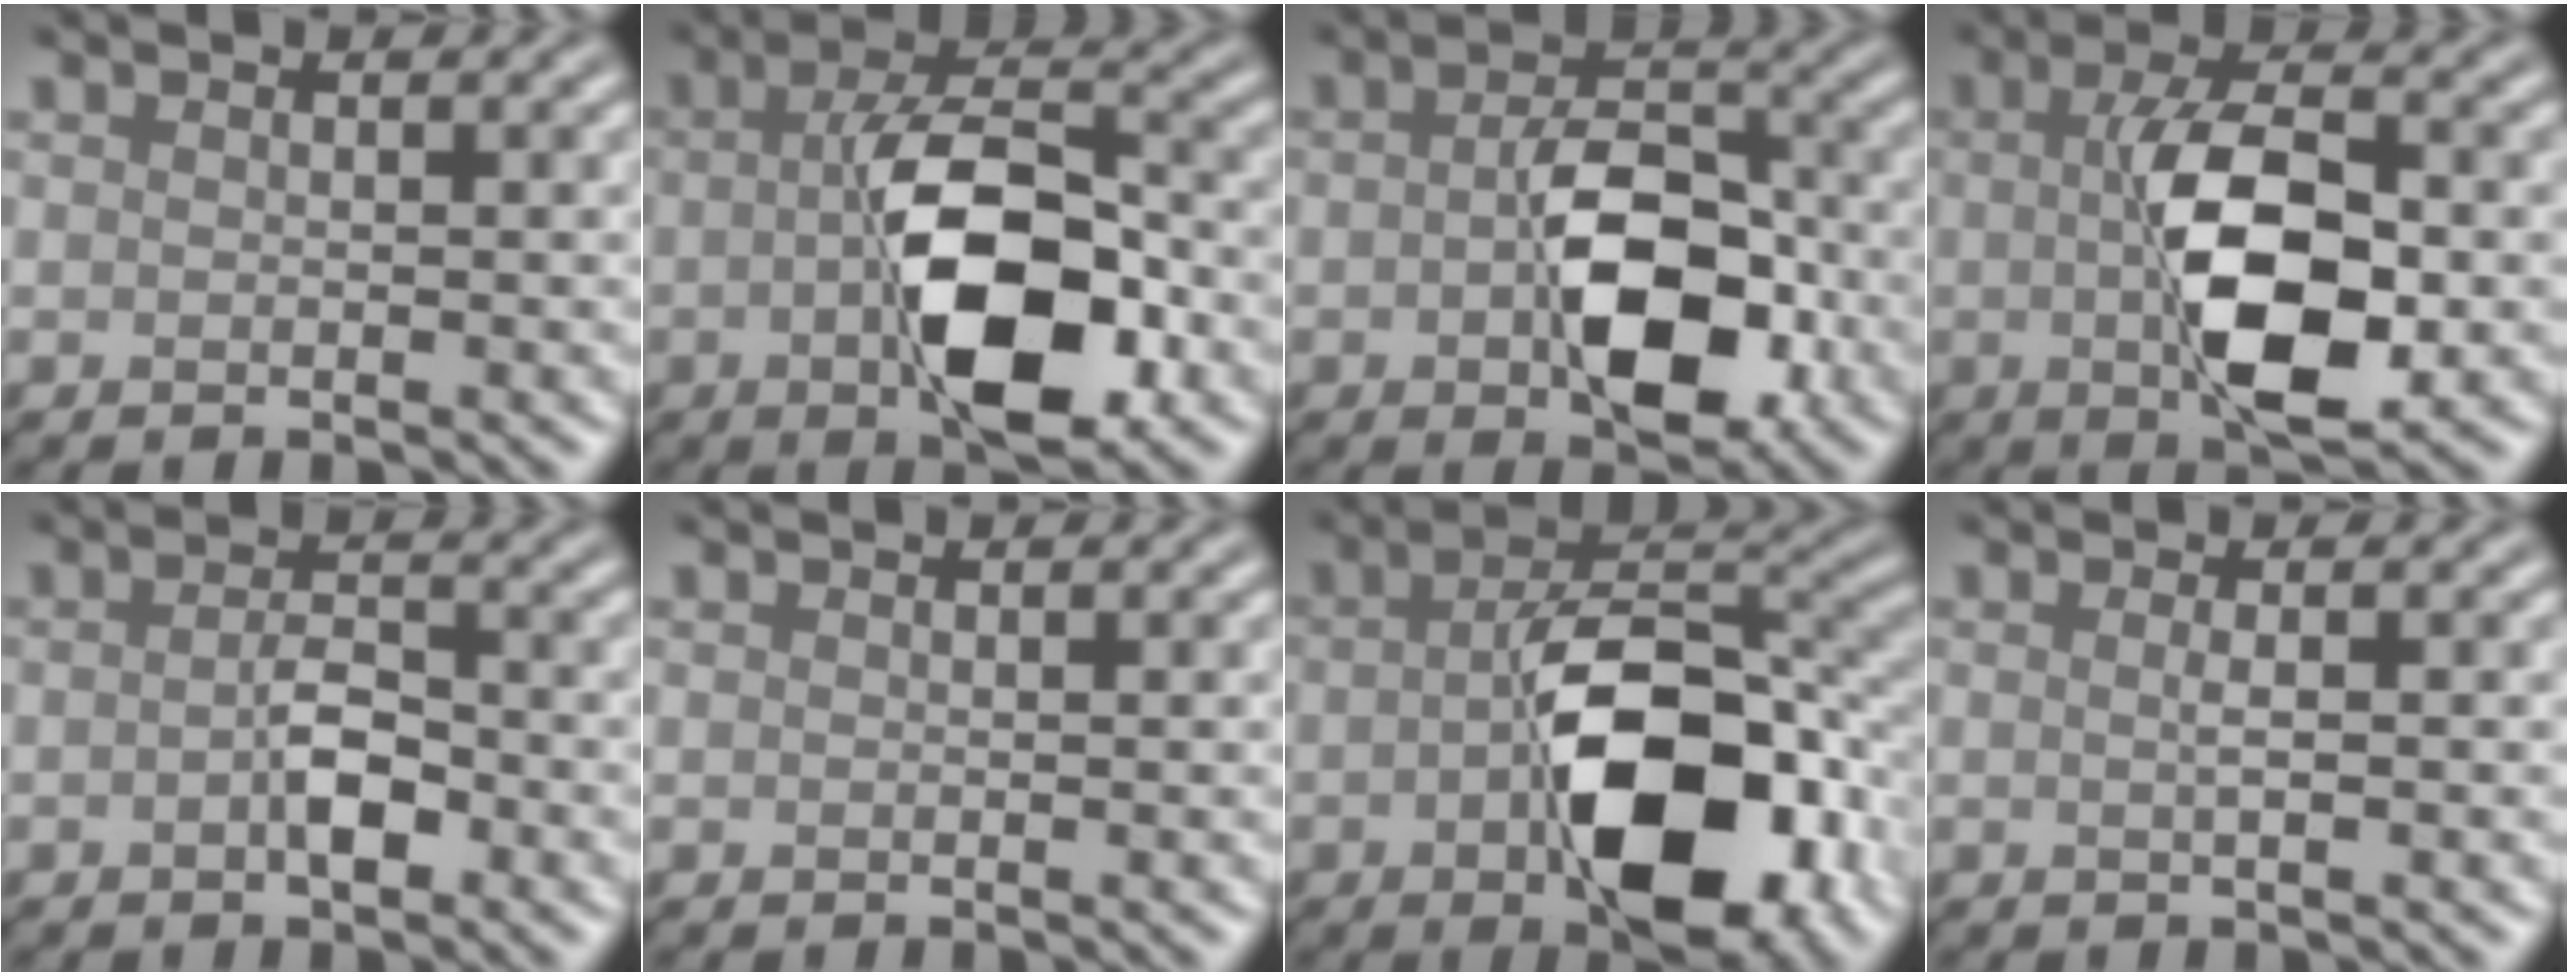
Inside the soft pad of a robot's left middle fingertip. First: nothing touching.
{"total": 10.0, "force": [-1.9, 4.5, 8.8], "torque": [-0.153, 0.004, -0.033]}
{"total": 7.9, "force": [-1.5, 4.3, 6.5], "torque": [-0.106, 0.000, -0.025]}
{"total": 8.6, "force": [-0.6, 3.5, 7.9], "torque": [-0.139, -0.002, -0.009]}
{"total": 2.7, "force": [-0.9, 1.2, 2.3], "torque": [-0.039, 0.003, -0.020]}
{"total": 0.0}
{"total": 11.6, "force": [-3.1, 5.6, 9.6], "torque": [-0.151, -0.001, -0.052]}
{"total": 1.1, "force": [0.0, 0.3, 1.1], "torque": [-0.017, 0.001, -0.003]}